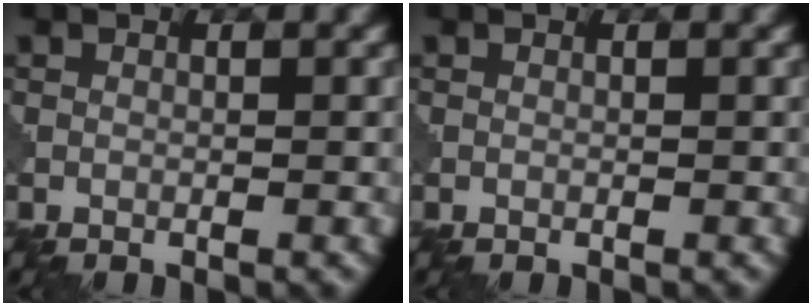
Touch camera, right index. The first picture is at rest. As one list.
[{"total": 0.0}]